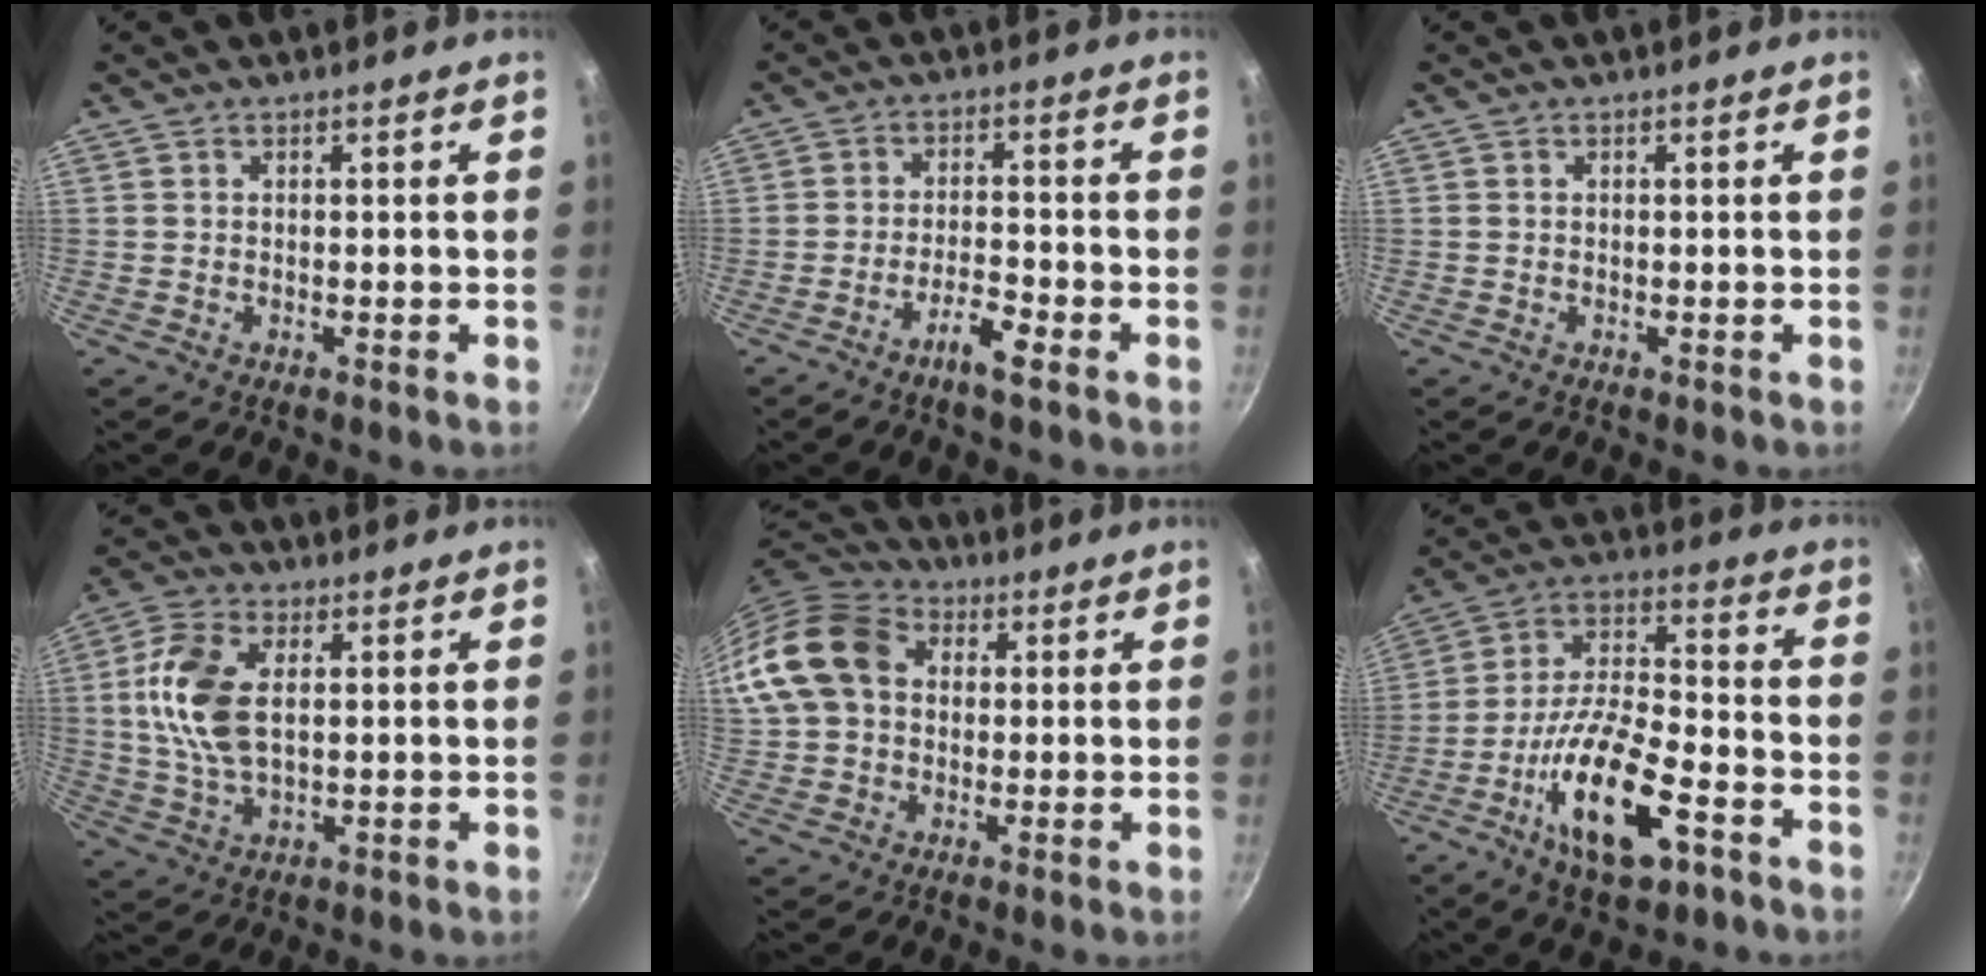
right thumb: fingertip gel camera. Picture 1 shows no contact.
{"total": 4.6, "force": [-3.2, 0.6, 3.3], "torque": [-0.060, 0.027, -0.057]}
{"total": 0.0}
{"total": 12.2, "force": [2.0, 6.8, 9.9], "torque": [-0.198, 0.006, 0.036]}
{"total": 14.2, "force": [2.1, 11.1, 8.7], "torque": [-0.149, 0.030, 0.024]}
{"total": 17.4, "force": [-8.2, 6.6, 13.8], "torque": [-0.242, 0.039, -0.151]}